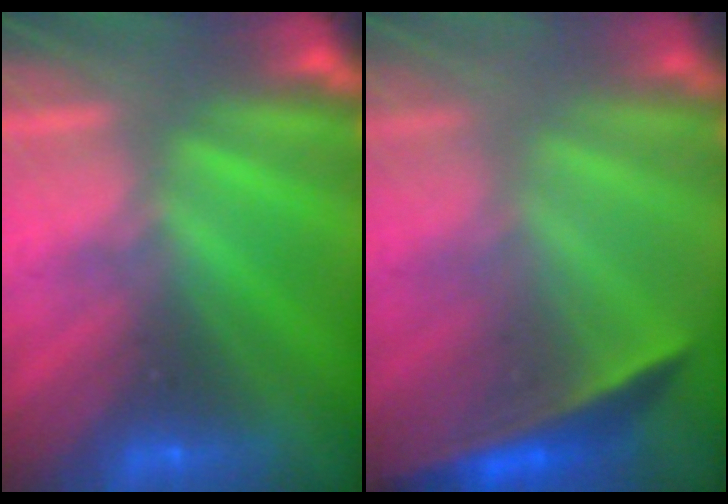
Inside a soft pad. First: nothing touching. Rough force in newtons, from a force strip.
{"total": 1.7}